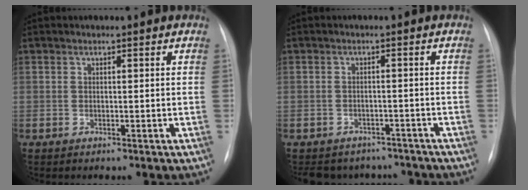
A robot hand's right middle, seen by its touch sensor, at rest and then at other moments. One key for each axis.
{"total": 8.5, "fx": -7.5, "fy": 3.9, "fz": 0.5, "tx": -0.003, "ty": 0.015, "tz": -0.087}